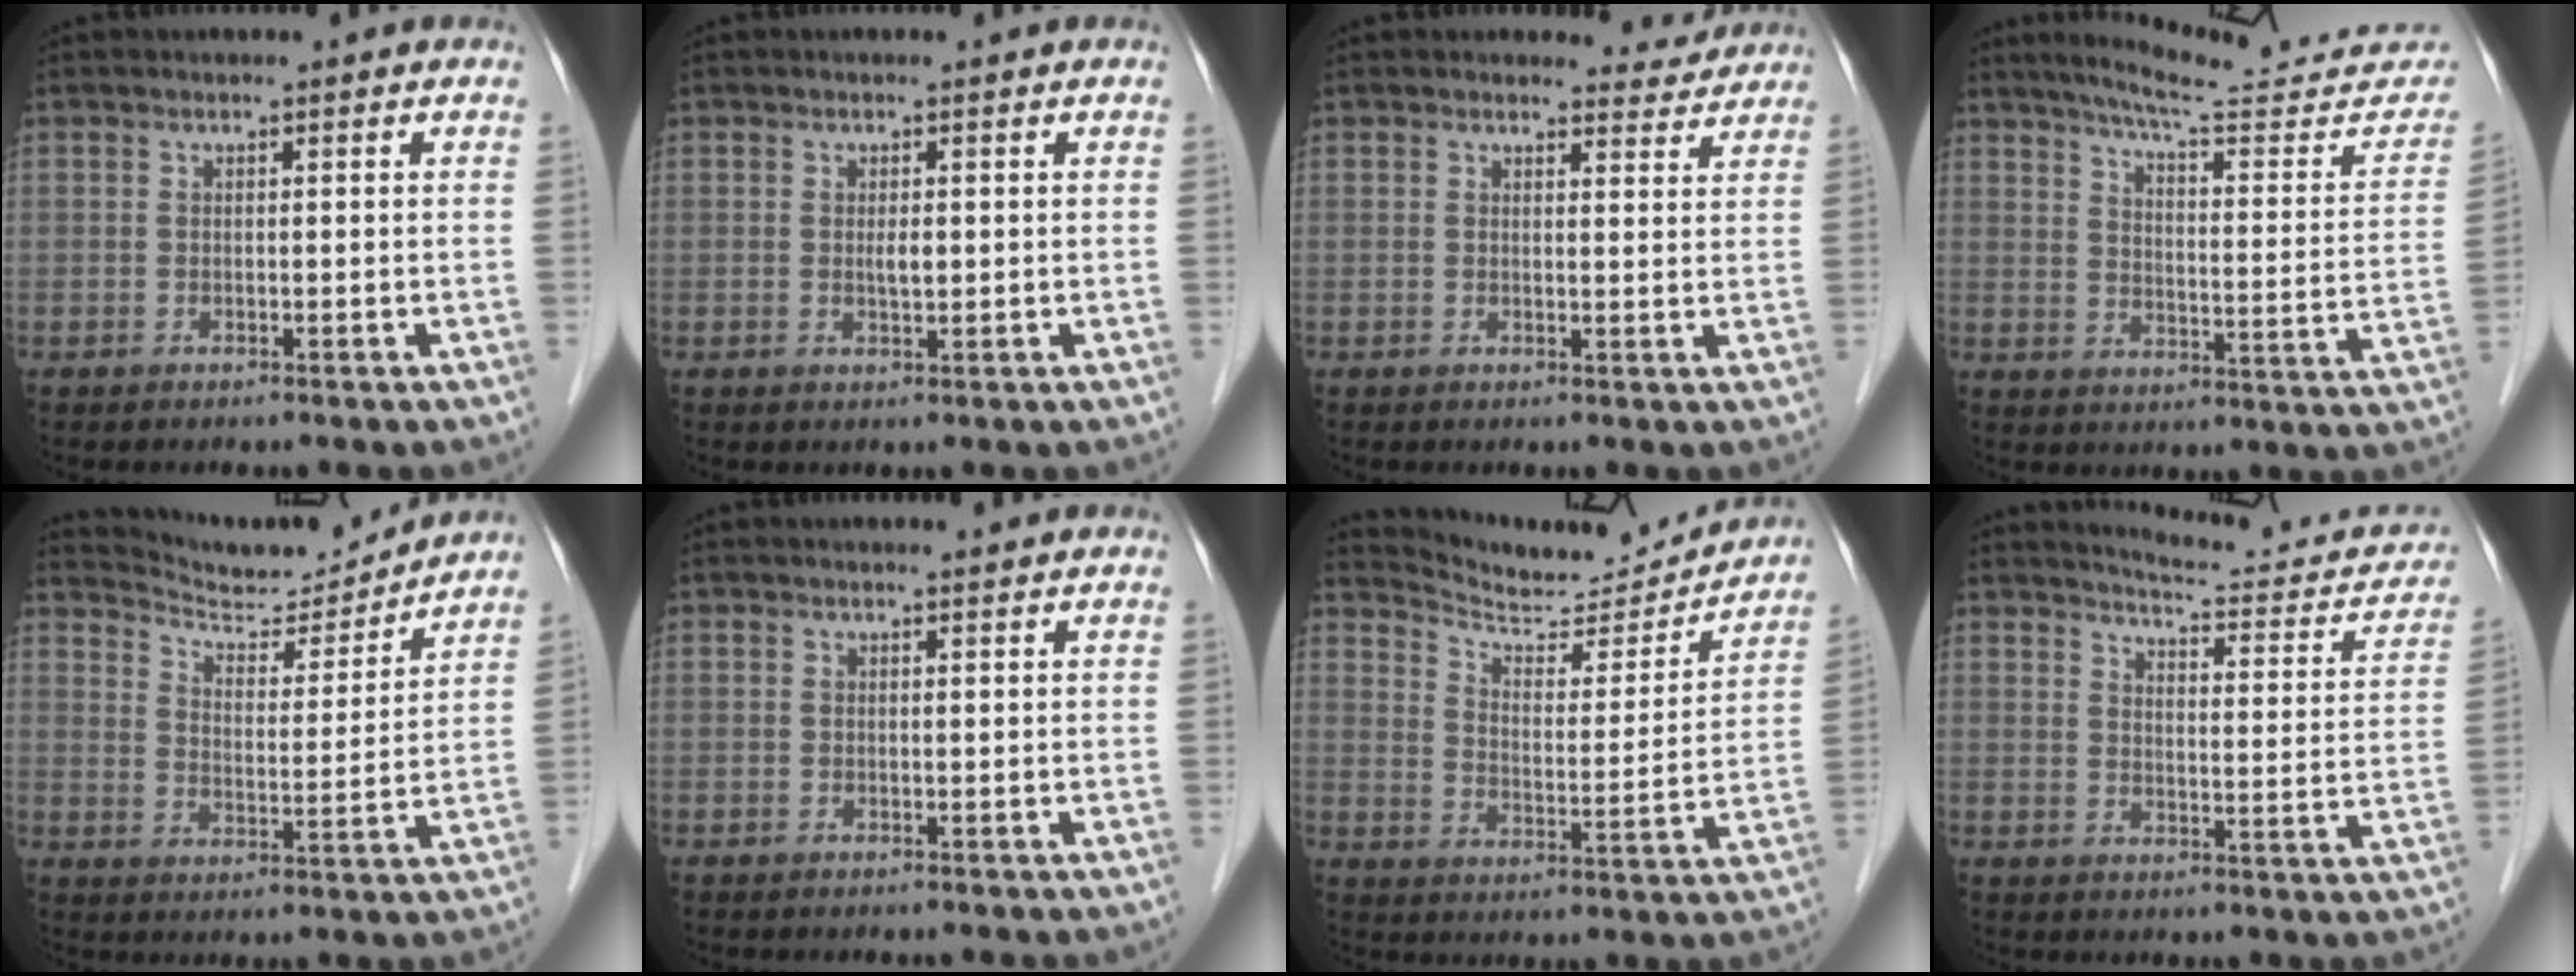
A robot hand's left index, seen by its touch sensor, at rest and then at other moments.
{"total": 1.4, "force": [0.2, 0.4, 1.3], "torque": [-0.024, -0.001, 0.004]}
{"total": 3.0, "force": [2.9, 0.6, -0.6], "torque": [0.004, -0.011, 0.028]}
{"total": 18.1, "force": [16.9, 1.4, 6.4], "torque": [-0.084, -0.056, 0.215]}
{"total": 11.2, "force": [11.1, 0.2, 1.4], "torque": [-0.031, -0.005, 0.176]}
{"total": 0.9, "force": [0.9, 0.0, 0.2], "torque": [-0.009, 0.001, 0.012]}
{"total": 14.9, "force": [14.7, 1.5, 2.2], "torque": [-0.039, -0.024, 0.211]}
{"total": 13.7, "force": [13.0, 2.2, 3.7], "torque": [-0.034, -0.027, 0.152]}